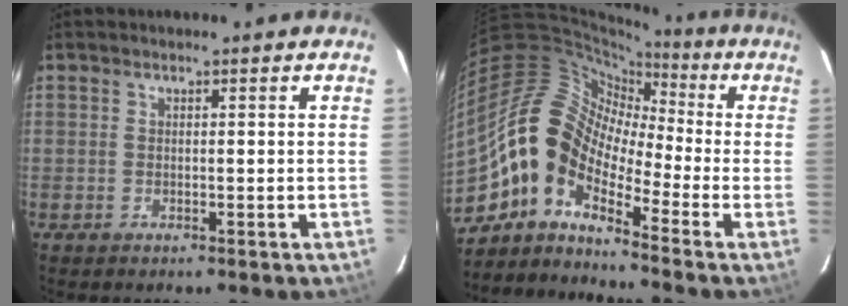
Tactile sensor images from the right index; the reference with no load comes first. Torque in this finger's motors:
{"motor_torque": [1.15, -0.99, 1.05, 0.21]}